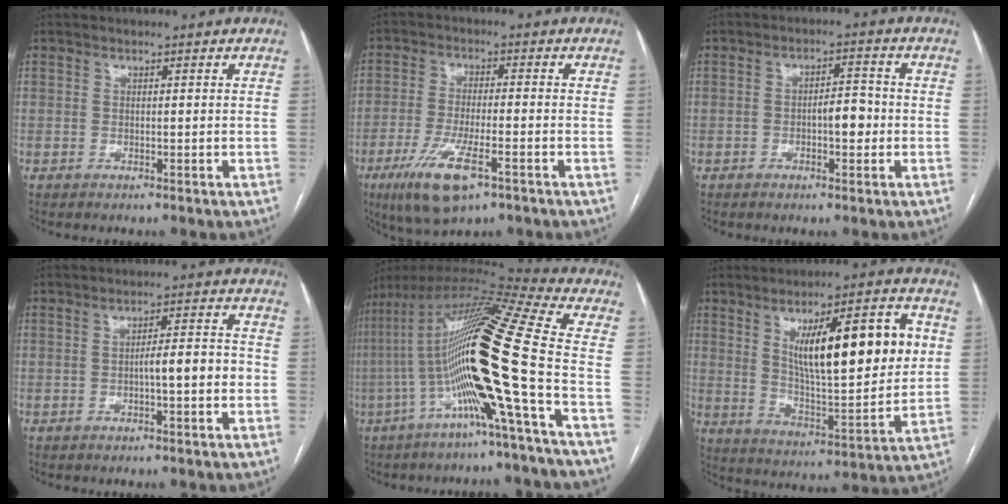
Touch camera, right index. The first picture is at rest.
{"total": 10.2, "force": [-5.4, 2.2, 8.4], "torque": [-0.168, -0.024, -0.089]}
{"total": 4.2, "force": [-0.9, 1.6, 3.8], "torque": [-0.056, 0.012, -0.011]}
{"total": 5.2, "force": [-1.3, 0.7, 5.0], "torque": [-0.073, 0.017, -0.016]}
{"total": 22.3, "force": [-4.9, -0.9, 21.7], "torque": [-0.419, 0.002, -0.103]}
{"total": 19.1, "force": [5.2, 4.1, 17.9], "torque": [-0.277, 0.009, 0.086]}